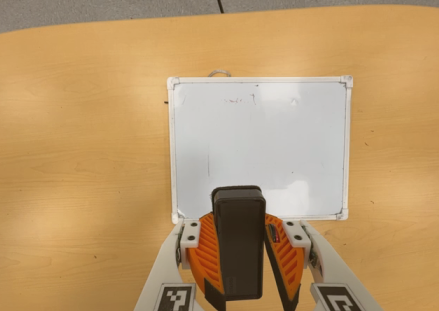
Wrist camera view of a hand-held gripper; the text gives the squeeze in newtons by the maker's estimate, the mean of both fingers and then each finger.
{"total": 9.6, "left": 9.8, "right": 9.3}